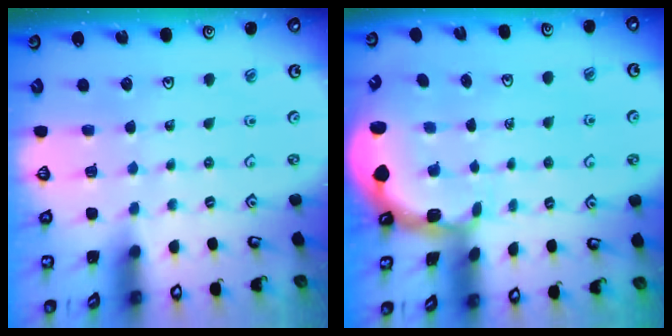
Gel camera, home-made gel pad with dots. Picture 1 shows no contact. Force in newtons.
{"total": 1.6, "press": 1.4, "slide": 0.7}